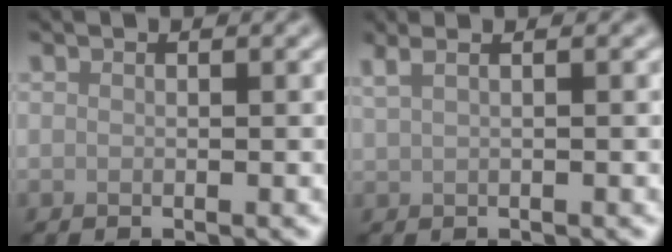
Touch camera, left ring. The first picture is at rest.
{"total": 3.1, "force": [1.9, 1.4, 2.0], "torque": [-0.026, 0.015, 0.007]}